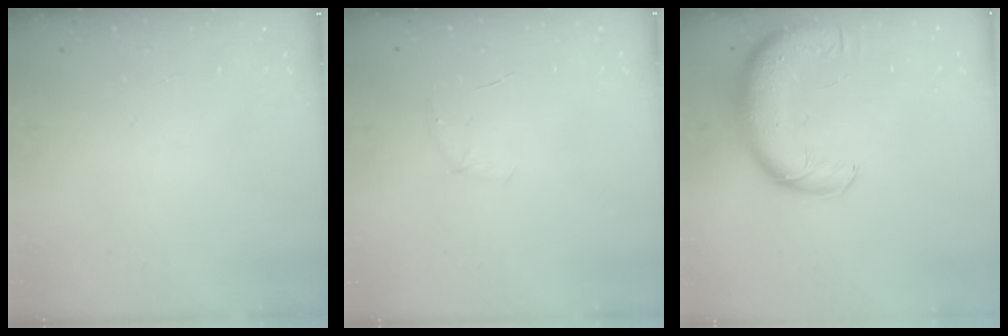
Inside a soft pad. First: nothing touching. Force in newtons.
{"total": 3.8, "press": 3.6, "slide": 1.2}
{"total": 11.7, "press": 11.3, "slide": 2.9}